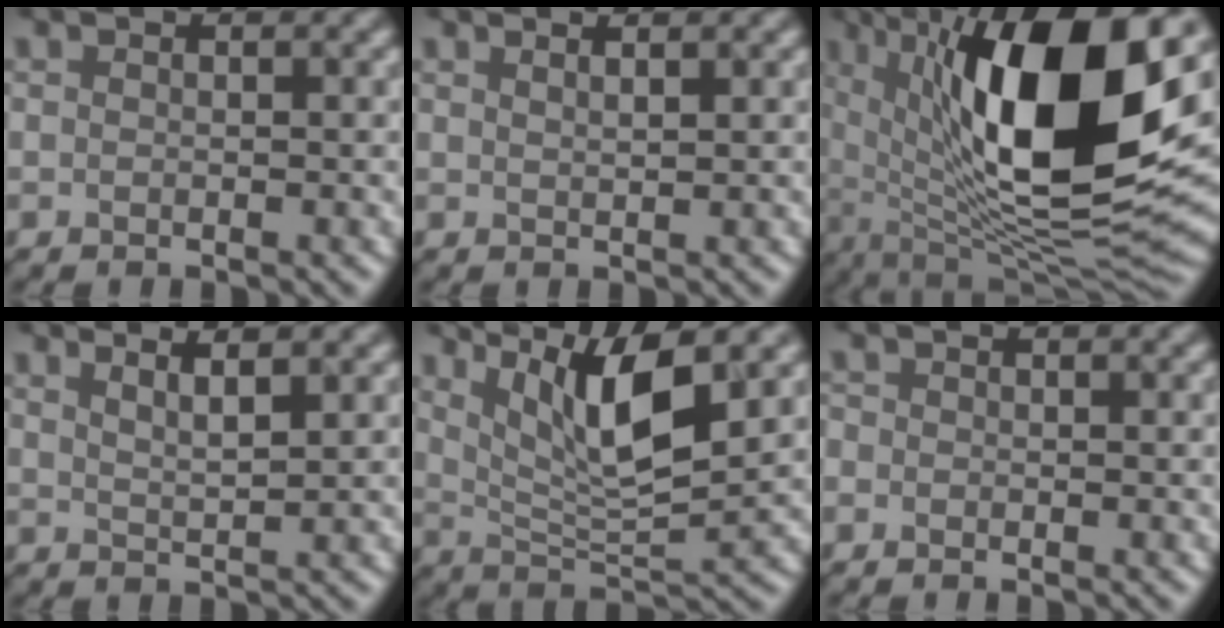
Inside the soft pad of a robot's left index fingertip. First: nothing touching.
{"total": 1.5, "force": [1.1, 0.5, 0.9], "torque": [-0.001, 0.003, 0.006]}
{"total": 16.8, "force": [4.6, 6.3, 14.9], "torque": [-0.237, -0.011, 0.071]}
{"total": 2.7, "force": [1.9, 0.6, 1.8], "torque": [-0.015, 0.011, 0.020]}
{"total": 7.8, "force": [3.7, 1.9, 6.7], "torque": [-0.117, -0.010, 0.070]}
{"total": 0.6, "force": [-0.3, 0.5, 0.1], "torque": [0.001, -0.003, -0.008]}